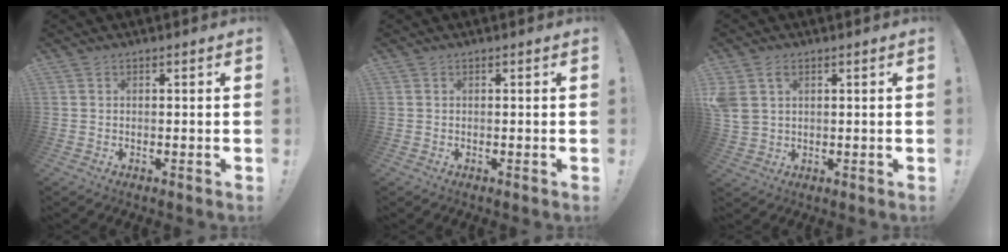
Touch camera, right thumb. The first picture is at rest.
{"total": 0.0}
{"total": 5.2, "force": [2.3, 3.6, 3.0], "torque": [-0.052, -0.008, 0.045]}